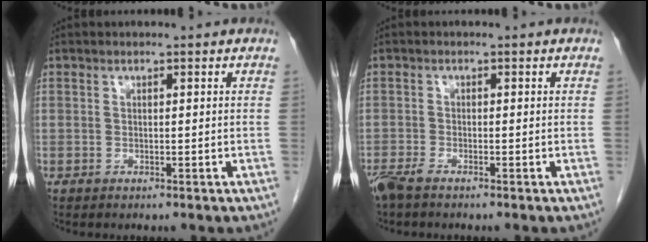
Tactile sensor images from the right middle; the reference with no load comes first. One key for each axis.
{"total": 2.8, "fx": -2.2, "fy": 0.5, "fz": 1.7, "tx": -0.038, "ty": -0.007, "tz": -0.045}